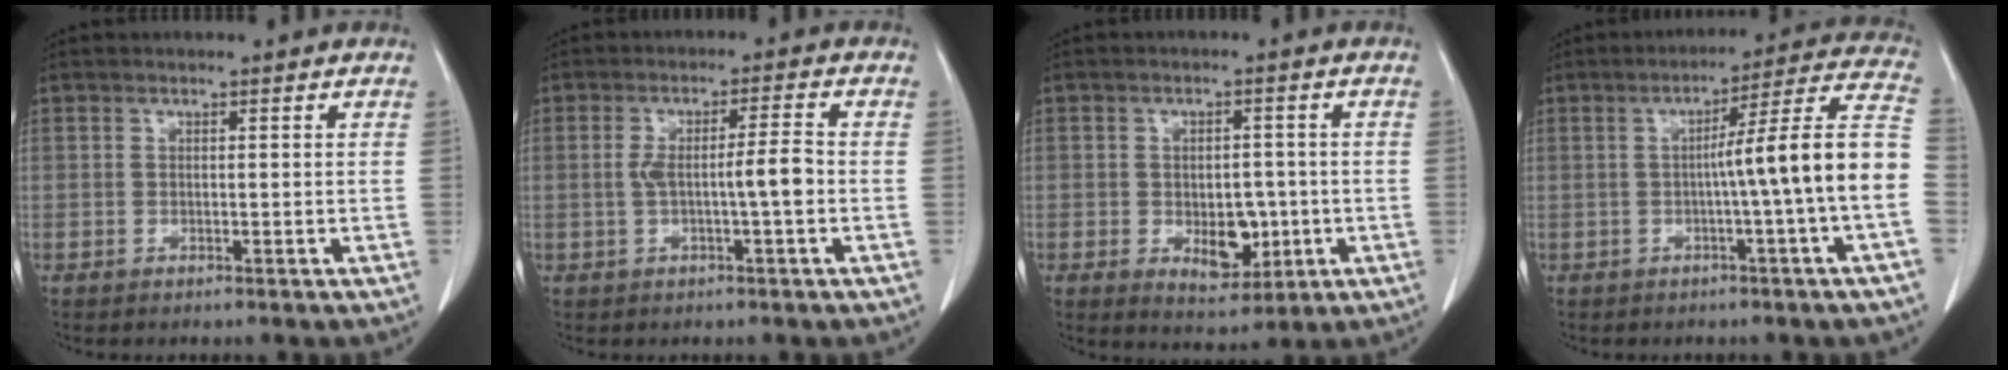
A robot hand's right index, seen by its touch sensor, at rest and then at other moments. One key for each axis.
{"total": 5.2, "fx": -0.8, "fy": 0.1, "fz": 5.1, "tx": -0.093, "ty": 0.010, "tz": -0.010}
{"total": 6.6, "fx": -1.5, "fy": 3.8, "fz": 5.2, "tx": -0.070, "ty": -0.001, "tz": -0.011}
{"total": 13.0, "fx": -2.0, "fy": -2.0, "fz": 12.7, "tx": -0.168, "ty": 0.023, "tz": -0.033}